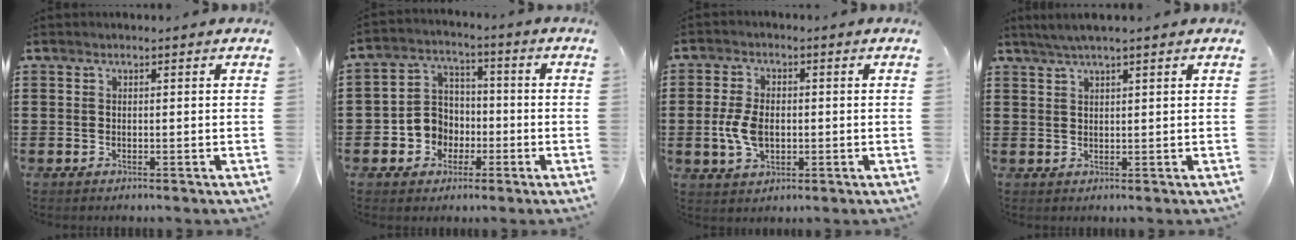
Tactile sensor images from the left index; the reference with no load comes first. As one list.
[{"total": 6.3, "force": [-1.7, 5.8, 1.8], "torque": [-0.064, 0.013, -0.035]}, {"total": 6.1, "force": [-0.5, 3.7, 4.8], "torque": [-0.116, -0.001, -0.015]}, {"total": 2.2, "force": [1.7, -0.1, 1.3], "torque": [-0.027, 0.003, 0.031]}]